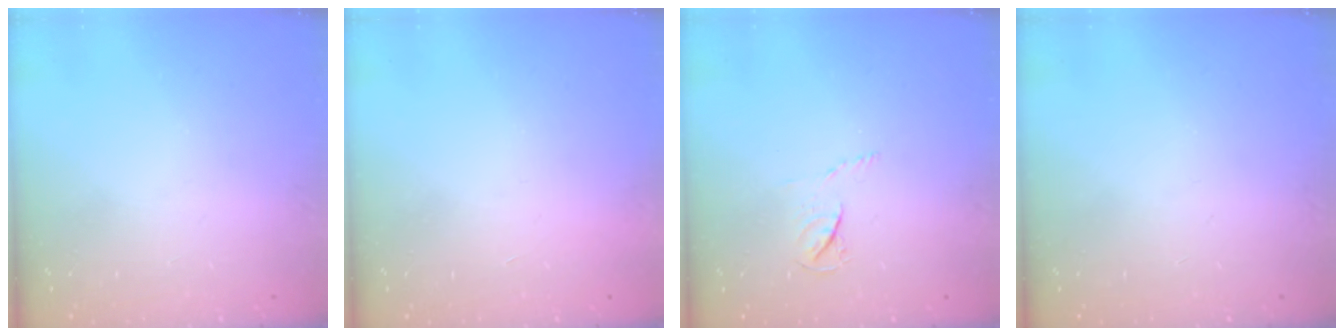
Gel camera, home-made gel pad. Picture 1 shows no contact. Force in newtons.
{"total": 1.7, "press": 1.7, "slide": 0.1}
{"total": 4.4, "press": 4.4, "slide": 0.6}
{"total": 0.0}